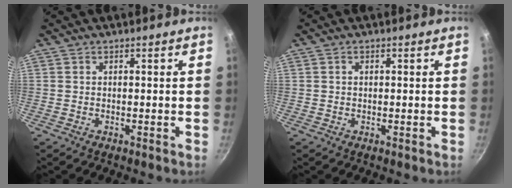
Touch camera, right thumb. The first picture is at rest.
{"total": 0.7, "force": [0.1, 0.5, 0.4], "torque": [-0.007, 0.004, 0.002]}